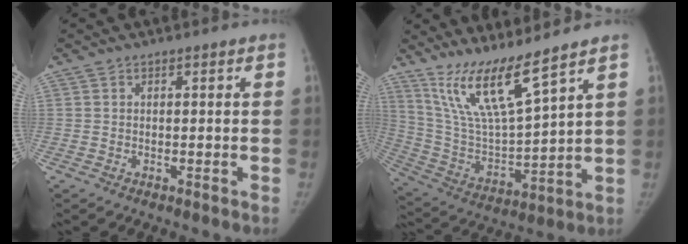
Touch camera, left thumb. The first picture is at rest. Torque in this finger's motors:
{"motor_torque": [1.07, 1.09, 0.38, -0.19, 0.15]}